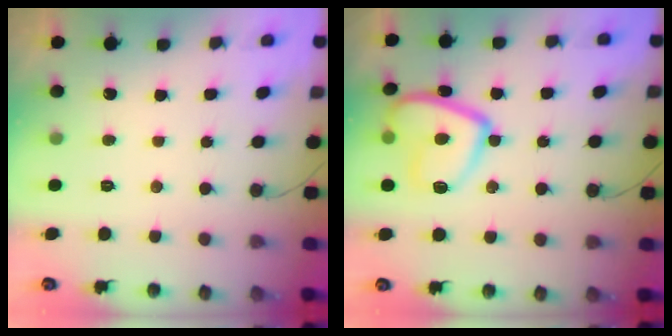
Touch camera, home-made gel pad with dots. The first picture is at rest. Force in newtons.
{"total": 13.0, "press": 12.9, "slide": 0.8}